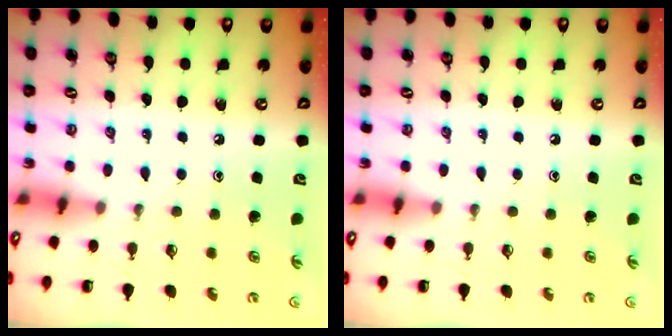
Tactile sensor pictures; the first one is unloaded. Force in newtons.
{"total": 0.0}